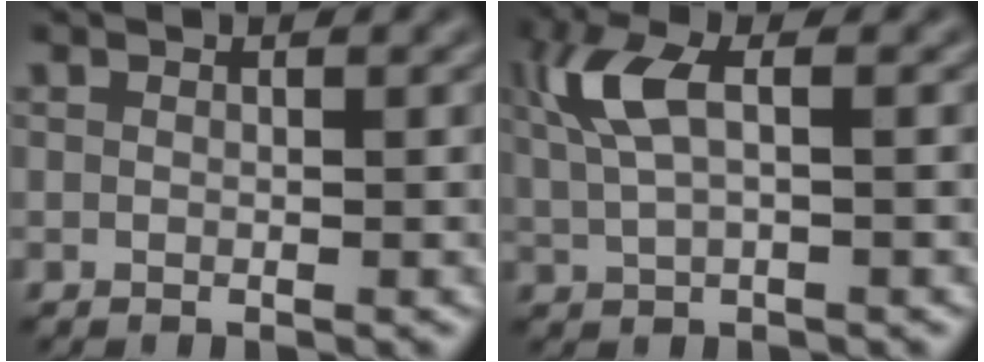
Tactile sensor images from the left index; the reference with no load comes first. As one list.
[{"total": 4.4, "force": [1.3, 1.7, 3.8], "torque": [-0.093, 0.009, 0.025]}]